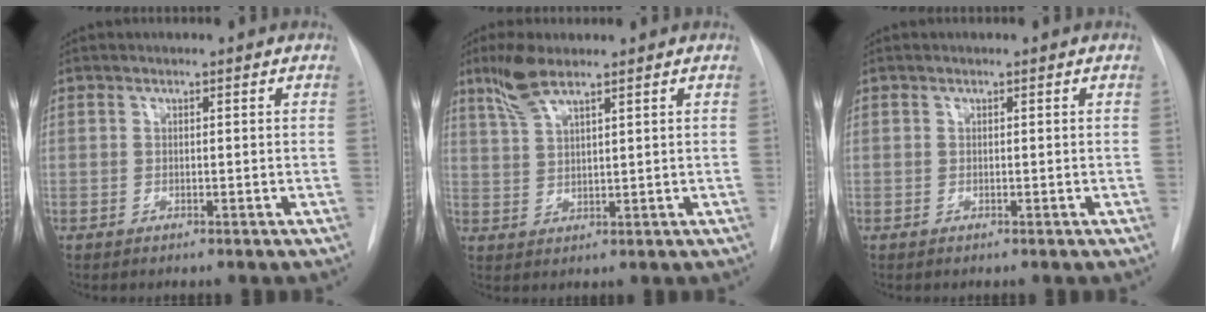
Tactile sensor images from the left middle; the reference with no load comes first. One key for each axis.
{"total": 5.5, "fx": 4.1, "fy": 0.8, "fz": 3.6, "tx": -0.081, "ty": 0.007, "tz": 0.083}
{"total": 0.0}